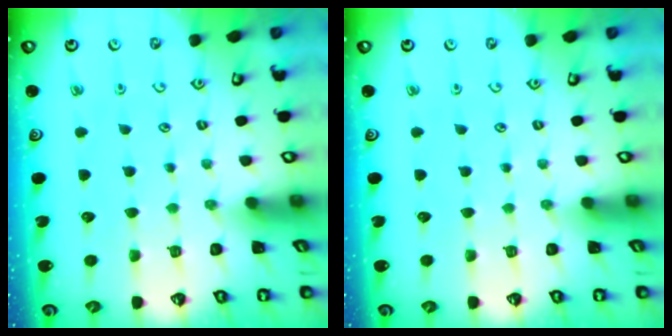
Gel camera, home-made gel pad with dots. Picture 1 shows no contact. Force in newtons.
{"total": 0.0}